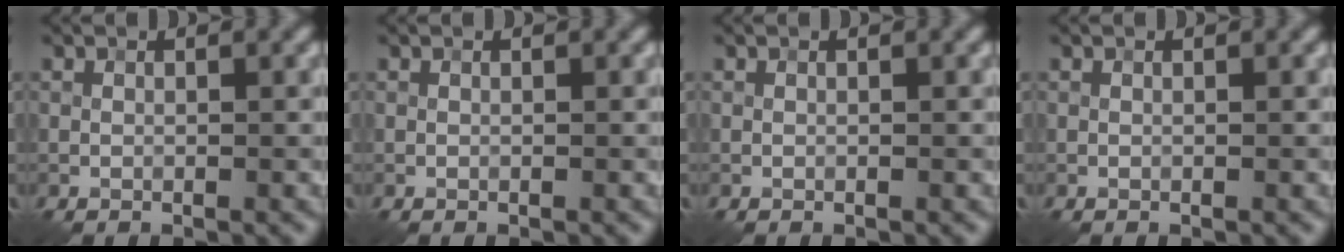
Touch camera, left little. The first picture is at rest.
{"total": 0.0}
{"total": 0.0}
{"total": 0.0}